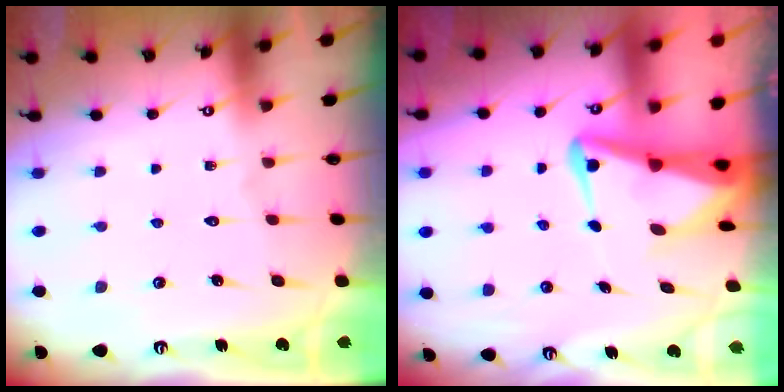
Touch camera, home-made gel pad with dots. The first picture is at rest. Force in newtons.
{"total": 4.9, "press": 4.8, "slide": 0.9}